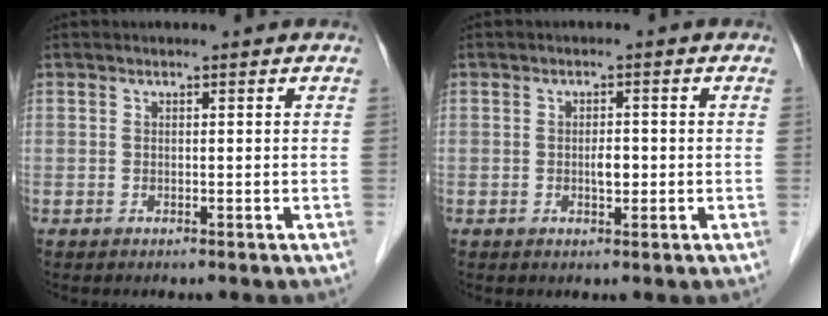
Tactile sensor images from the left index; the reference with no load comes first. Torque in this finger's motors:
{"motor_torque": [0.04, 0.02, 0.01, 0.03]}